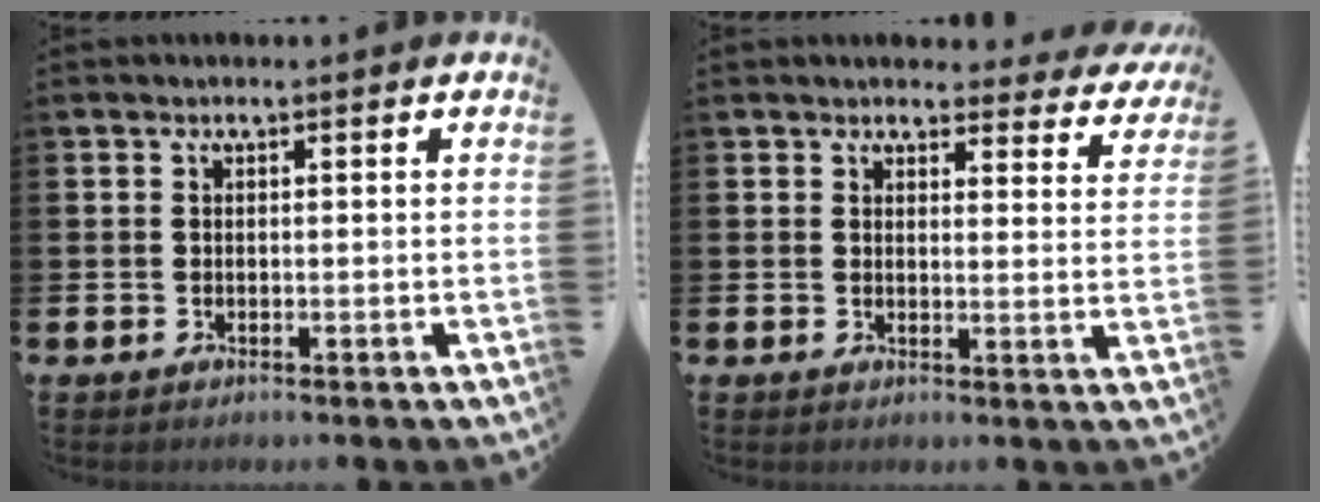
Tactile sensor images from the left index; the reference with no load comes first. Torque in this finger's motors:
{"motor_torque": [0.61, -1.53, 0.17, 0.00]}